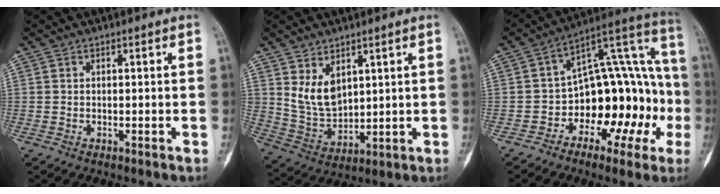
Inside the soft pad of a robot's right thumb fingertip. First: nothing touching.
{"total": 8.4, "force": [3.8, 5.2, 5.4], "torque": [-0.082, -0.030, 0.094]}
{"total": 20.3, "force": [-4.9, 11.9, 15.6], "torque": [-0.150, 0.087, -0.063]}